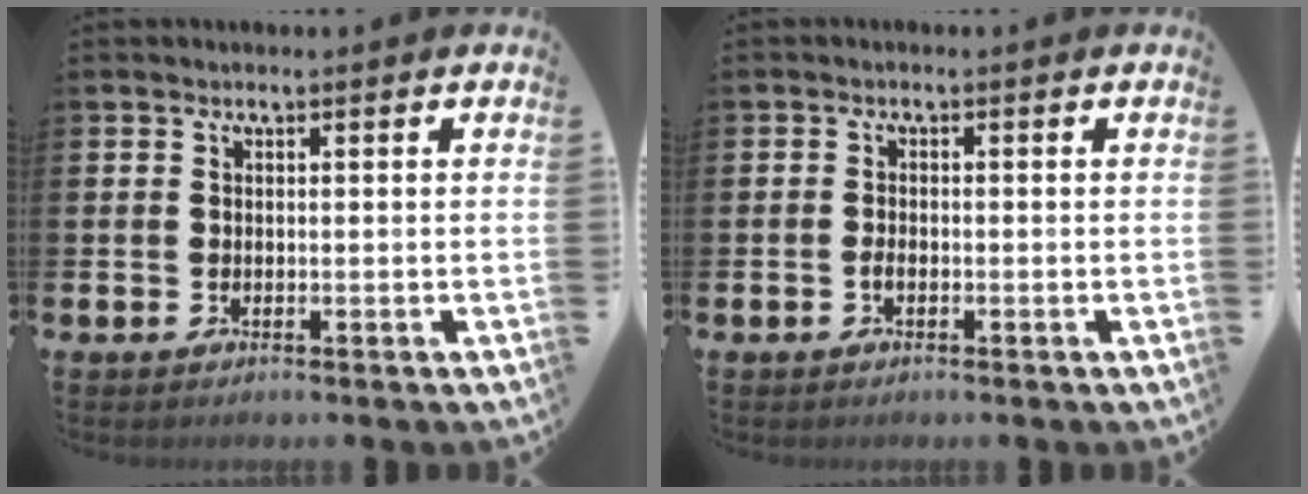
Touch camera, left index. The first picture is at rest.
{"total": 1.0, "force": [-0.5, 0.5, 0.8], "torque": [-0.016, 0.000, -0.009]}